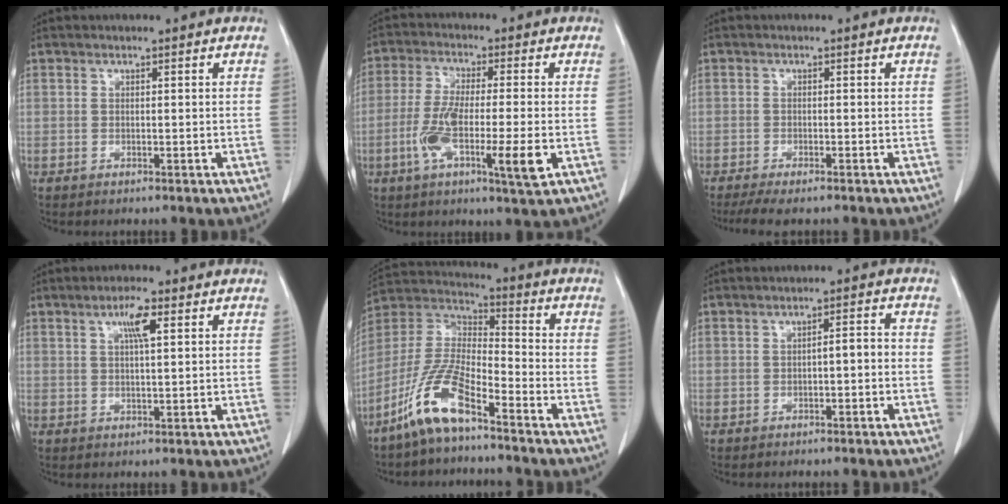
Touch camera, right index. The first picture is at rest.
{"total": 11.4, "force": [-3.2, 1.2, 10.9], "torque": [-0.197, -0.013, -0.057]}
{"total": 4.8, "force": [-3.9, 1.0, 2.7], "torque": [-0.042, -0.011, -0.061]}
{"total": 4.0, "force": [1.7, 0.5, 3.6], "torque": [-0.066, 0.001, 0.028]}
{"total": 11.8, "force": [-7.8, 2.5, 8.4], "torque": [-0.192, -0.002, -0.156]}
{"total": 2.0, "force": [-0.6, 0.7, 1.8], "torque": [-0.029, 0.007, -0.007]}